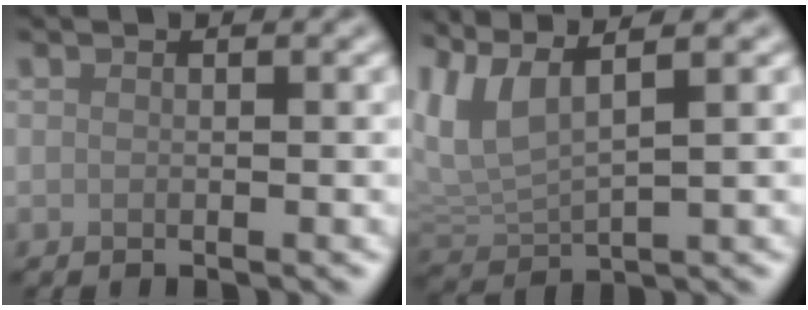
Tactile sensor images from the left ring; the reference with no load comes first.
{"total": 4.8, "force": [2.9, 1.2, 3.7], "torque": [-0.092, 0.010, 0.062]}